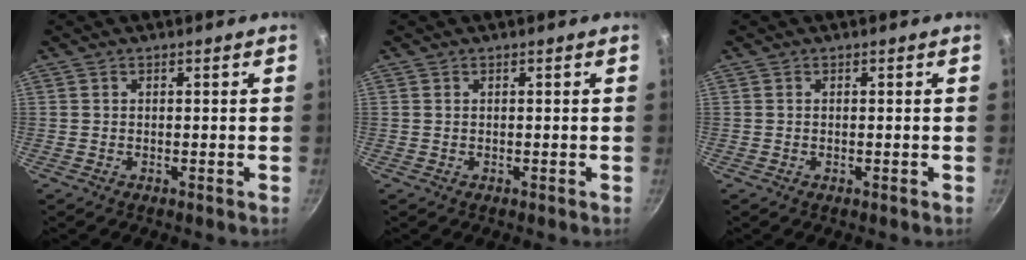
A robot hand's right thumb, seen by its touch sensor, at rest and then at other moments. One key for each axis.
{"total": 0.0}
{"total": 0.0}